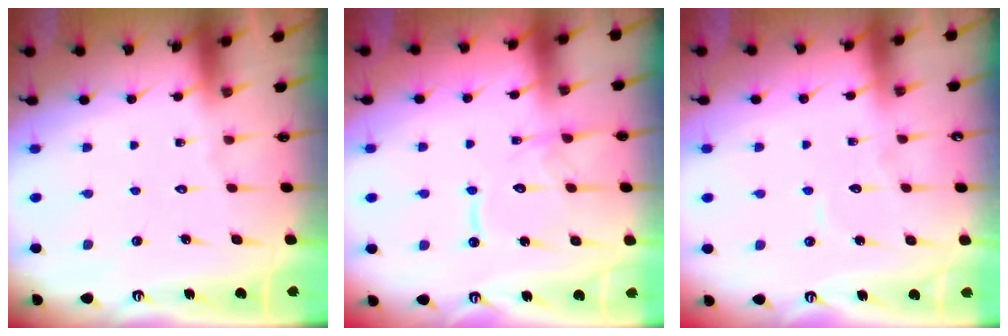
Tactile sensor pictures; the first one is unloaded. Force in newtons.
{"total": 12.4, "press": 12.4, "slide": 1.3}
{"total": 5.8, "press": 5.8, "slide": 0.5}